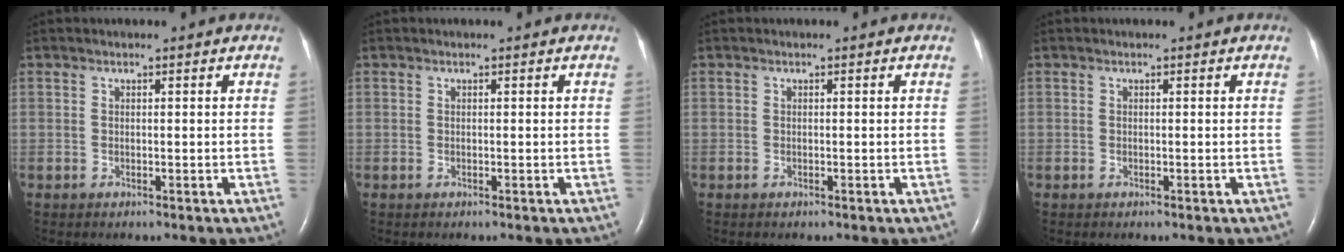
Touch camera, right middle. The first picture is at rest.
{"total": 0.0}
{"total": 0.0}
{"total": 0.0}